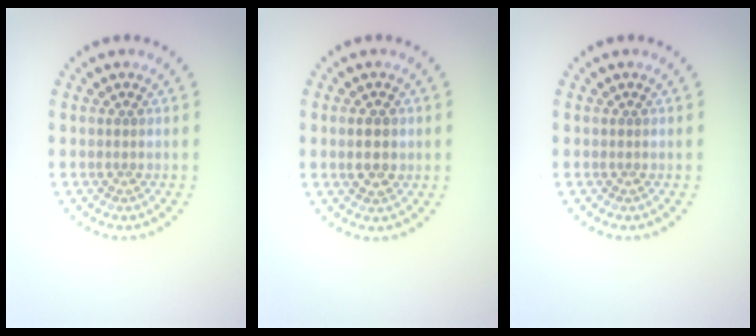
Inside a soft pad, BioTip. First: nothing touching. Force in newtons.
{"total": 2.2, "press": 2.2, "slide": 0.1}
{"total": 0.0}